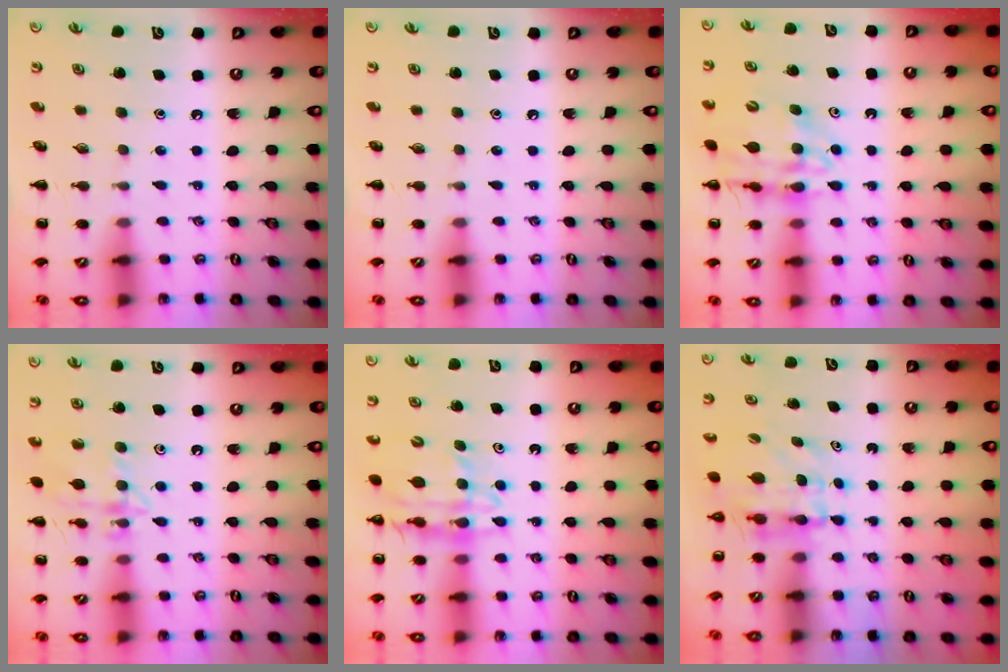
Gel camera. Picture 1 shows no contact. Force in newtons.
{"total": 0.0}
{"total": 13.1, "press": 12.6, "slide": 3.4}
{"total": 13.8, "press": 13.7, "slide": 0.9}
{"total": 12.2, "press": 11.7, "slide": 3.5}
{"total": 4.7, "press": 4.7, "slide": 0.1}